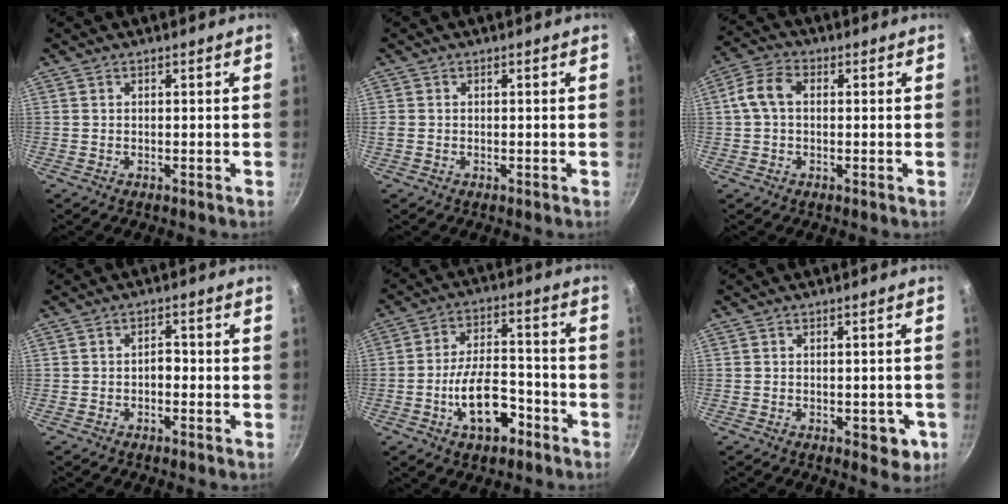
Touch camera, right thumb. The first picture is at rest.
{"total": 1.1, "force": [-0.1, 0.9, 0.6], "torque": [-0.016, -0.001, 0.000]}
{"total": 6.2, "force": [0.6, 4.1, 4.5], "torque": [-0.092, 0.021, 0.006]}
{"total": 2.2, "force": [-0.7, 1.4, 1.5], "torque": [-0.011, 0.012, -0.016]}
{"total": 11.5, "force": [-5.0, 5.9, 8.5], "torque": [-0.137, 0.038, -0.083]}
{"total": 4.4, "force": [-1.8, 2.4, 3.3], "torque": [-0.016, 0.005, -0.020]}